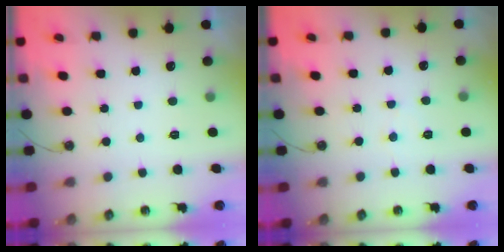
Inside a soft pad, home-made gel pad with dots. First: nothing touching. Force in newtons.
{"total": 3.6, "press": 3.5, "slide": 0.5}